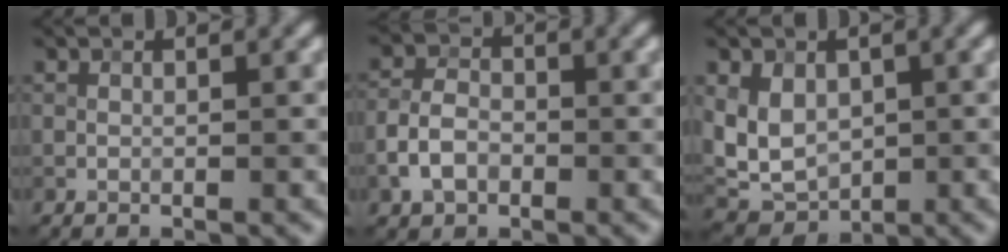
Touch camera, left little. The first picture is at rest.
{"total": 3.4, "force": [-1.4, 2.4, 2.0], "torque": [-0.041, 0.006, -0.031]}
{"total": 4.4, "force": [0.6, 3.4, 2.7], "torque": [-0.054, -0.008, 0.015]}